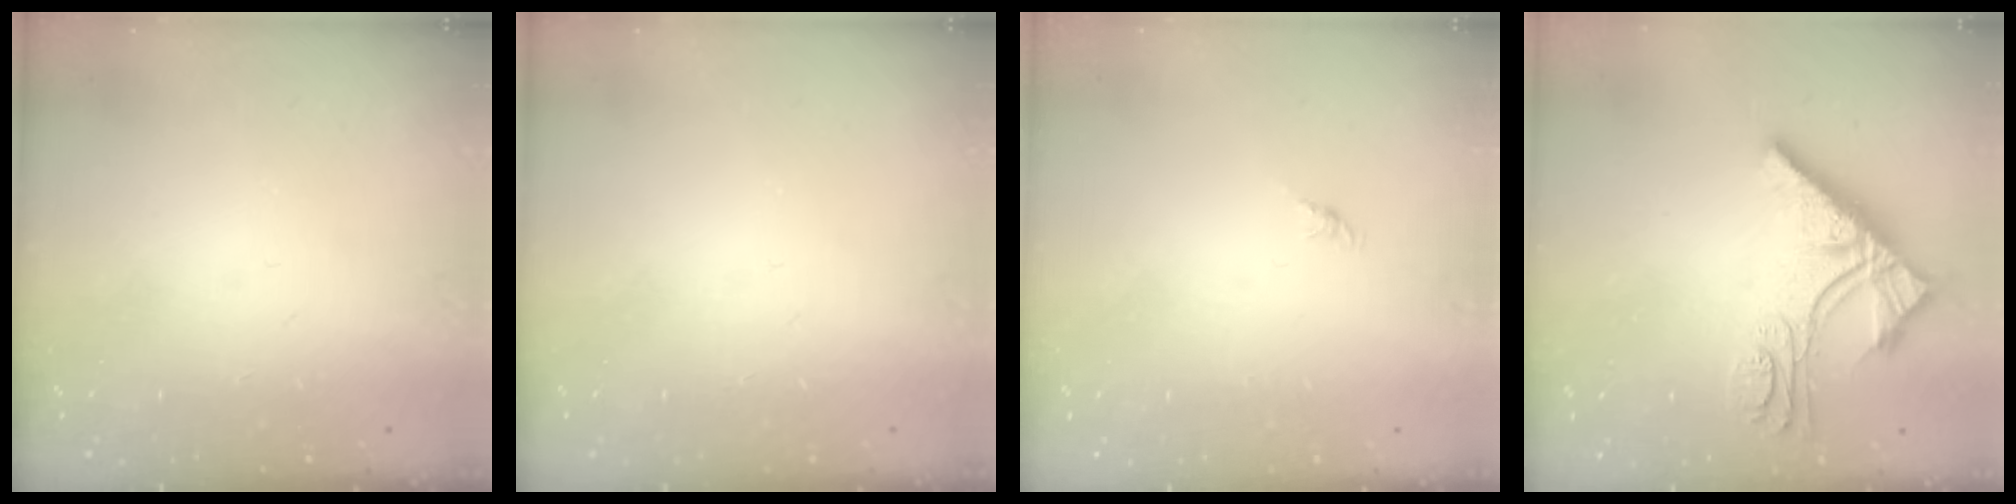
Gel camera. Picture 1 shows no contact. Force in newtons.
{"total": 0.0}
{"total": 0.0}
{"total": 12.5, "press": 12.5, "slide": 0.7}